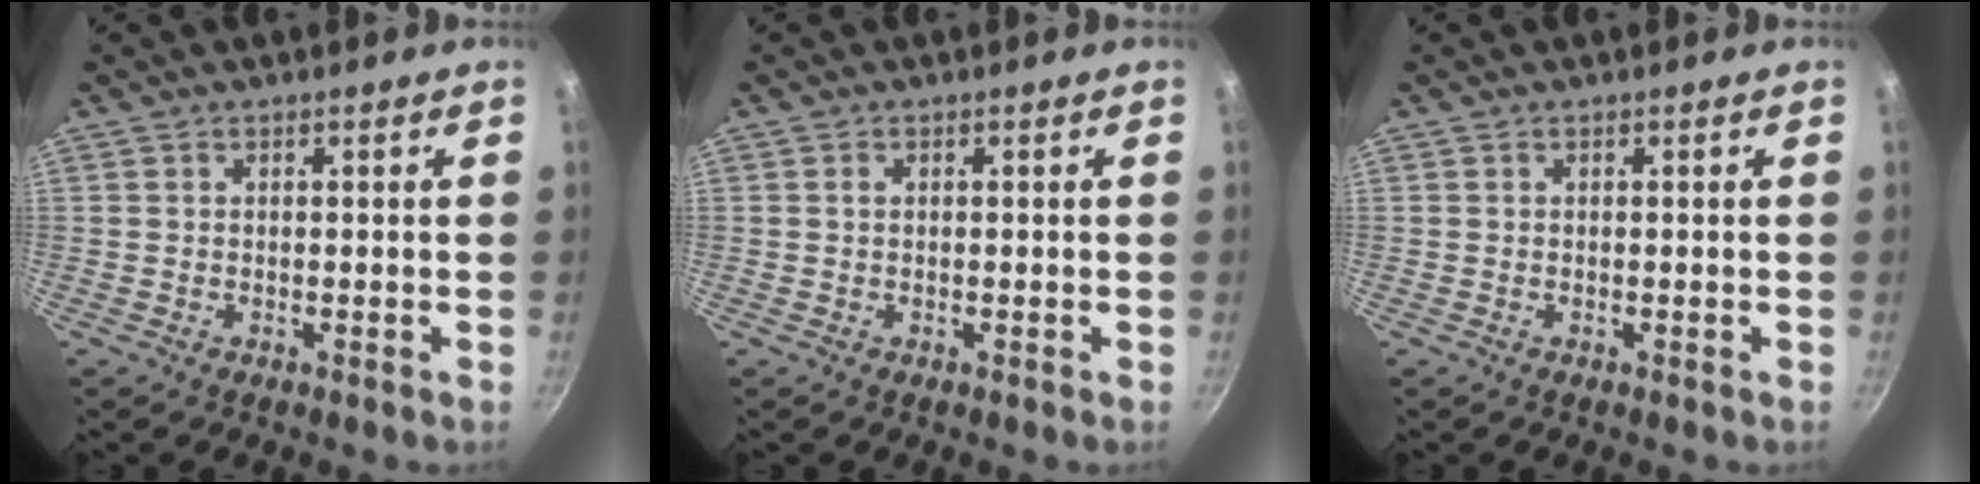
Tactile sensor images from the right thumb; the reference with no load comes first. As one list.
[{"total": 0.5, "force": [0.1, 0.4, 0.3], "torque": [-0.003, 0.003, 0.001]}, {"total": 0.0}]